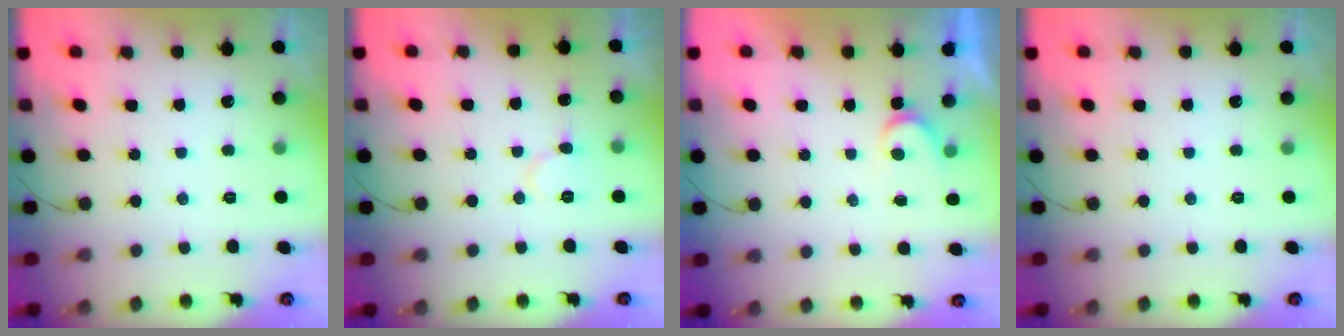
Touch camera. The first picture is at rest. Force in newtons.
{"total": 6.8, "press": 6.8, "slide": 0.7}
{"total": 3.8, "press": 3.8, "slide": 0.3}
{"total": 0.0}